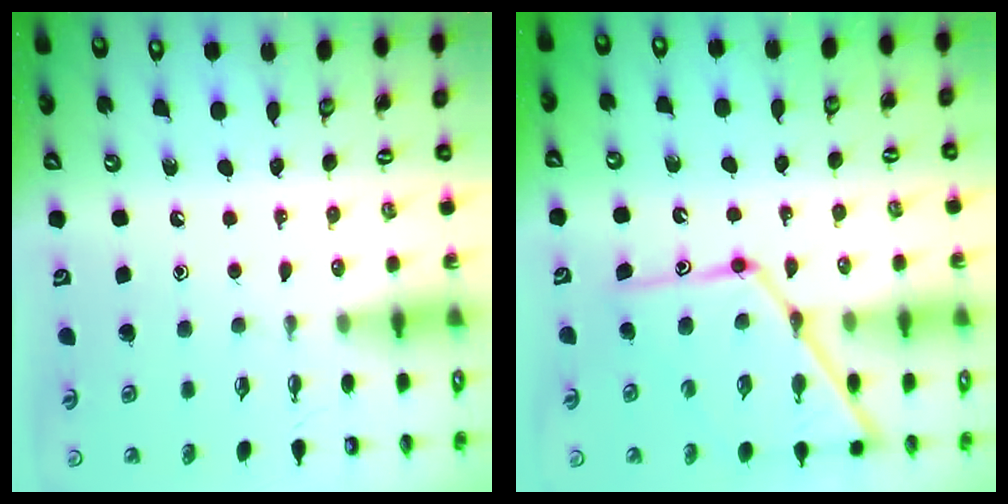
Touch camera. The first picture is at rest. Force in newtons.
{"total": 16.0, "press": 15.9, "slide": 1.3}